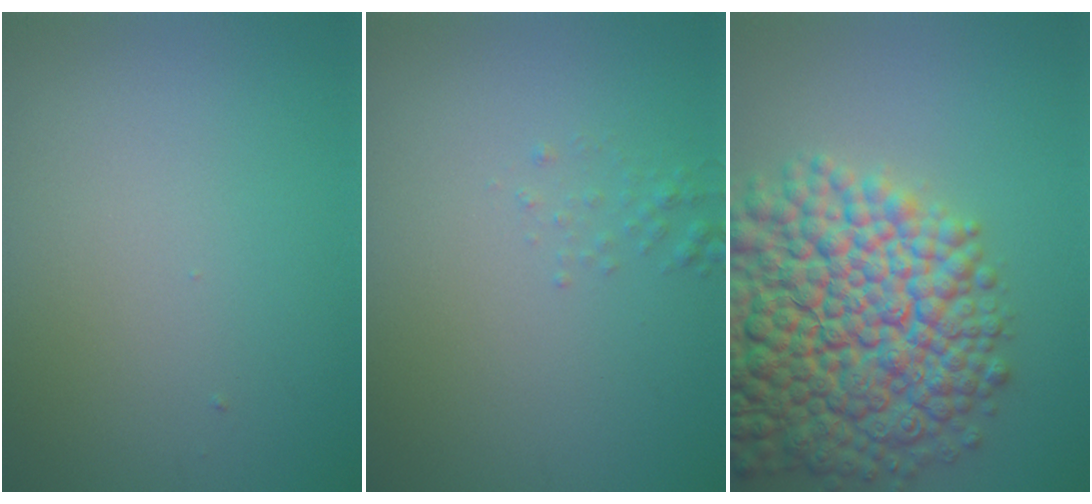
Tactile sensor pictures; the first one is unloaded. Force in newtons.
{"total": 0.8, "press": 0.8, "slide": 0.1}
{"total": 14.7, "press": 14.7, "slide": 0.6}